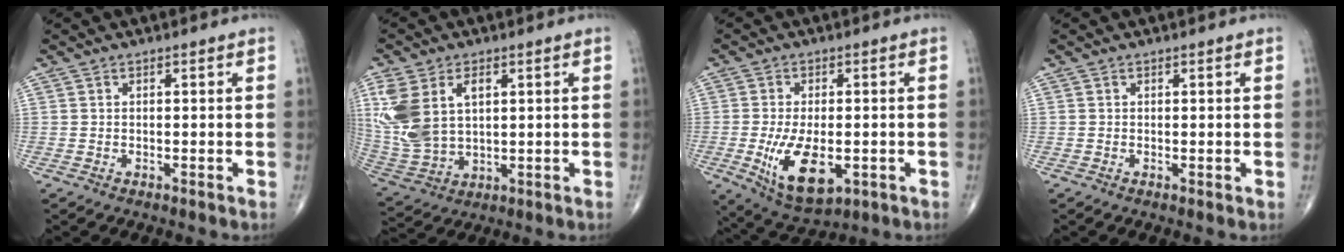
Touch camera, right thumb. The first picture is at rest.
{"total": 14.6, "force": [3.9, 8.9, 10.8], "torque": [-0.240, -0.004, 0.091]}
{"total": 11.7, "force": [-2.7, 5.9, 9.8], "torque": [-0.169, -0.013, -0.032]}
{"total": 0.0}